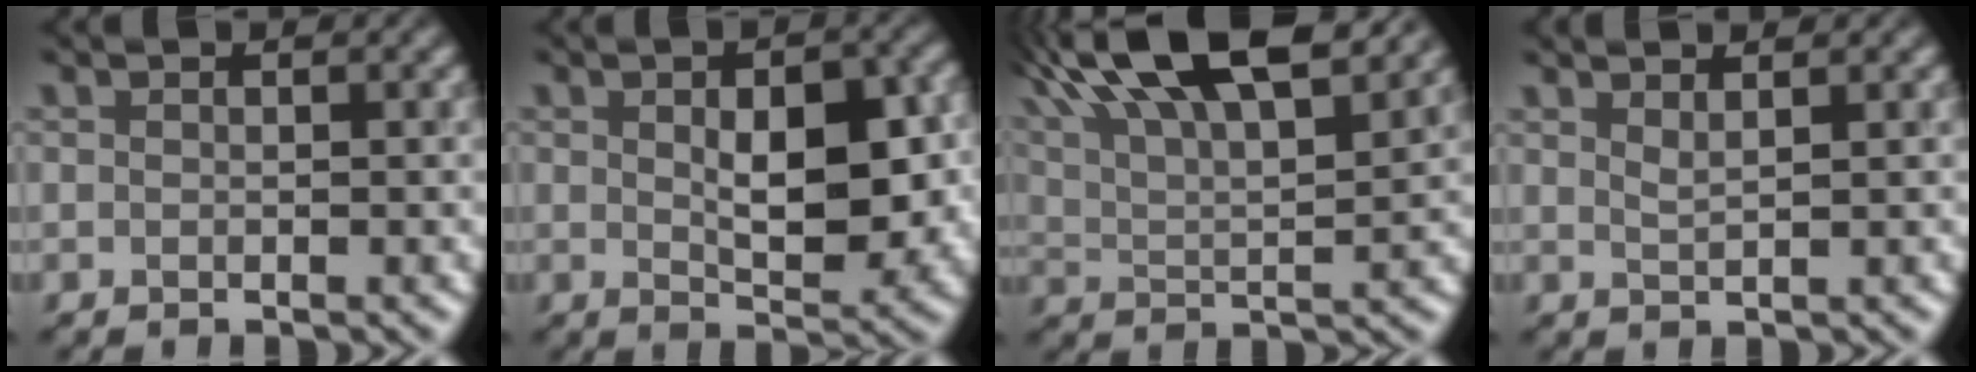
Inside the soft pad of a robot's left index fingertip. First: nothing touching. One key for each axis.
{"total": 6.9, "fx": 0.3, "fy": 3.4, "fz": 6.0, "tx": -0.085, "ty": 0.000, "tz": 0.014}
{"total": 15.6, "fx": 10.0, "fy": 5.0, "fz": 10.9, "tx": -0.179, "ty": 0.050, "tz": 0.130}
{"total": 1.0, "fx": 0.9, "fy": 0.1, "fz": 0.4, "tx": 0.001, "ty": 0.006, "tz": 0.019}